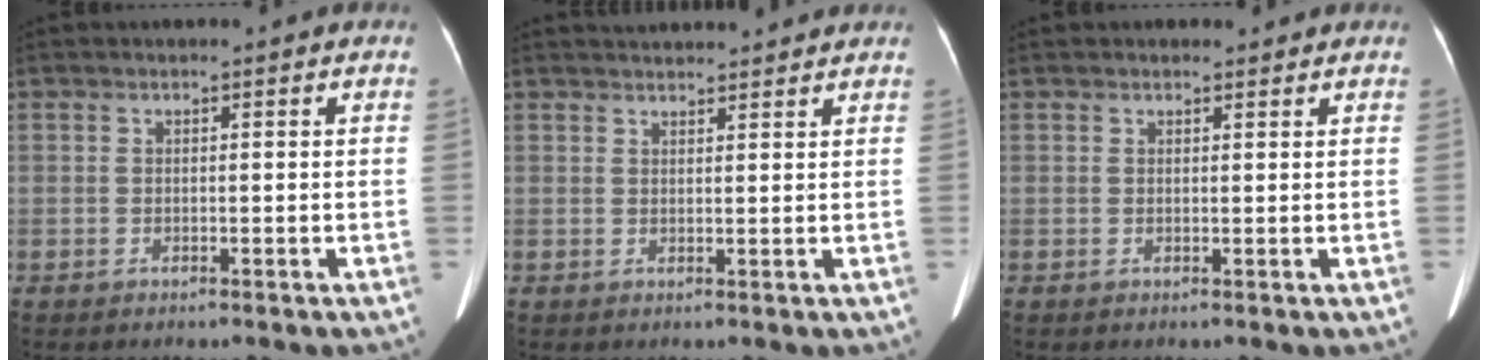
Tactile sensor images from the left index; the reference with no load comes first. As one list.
[{"total": 6.6, "force": [6.3, 0.8, 1.6], "torque": [-0.025, 0.028, 0.078]}, {"total": 0.9, "force": [0.8, 0.5, 0.0], "torque": [-0.009, -0.001, 0.010]}]